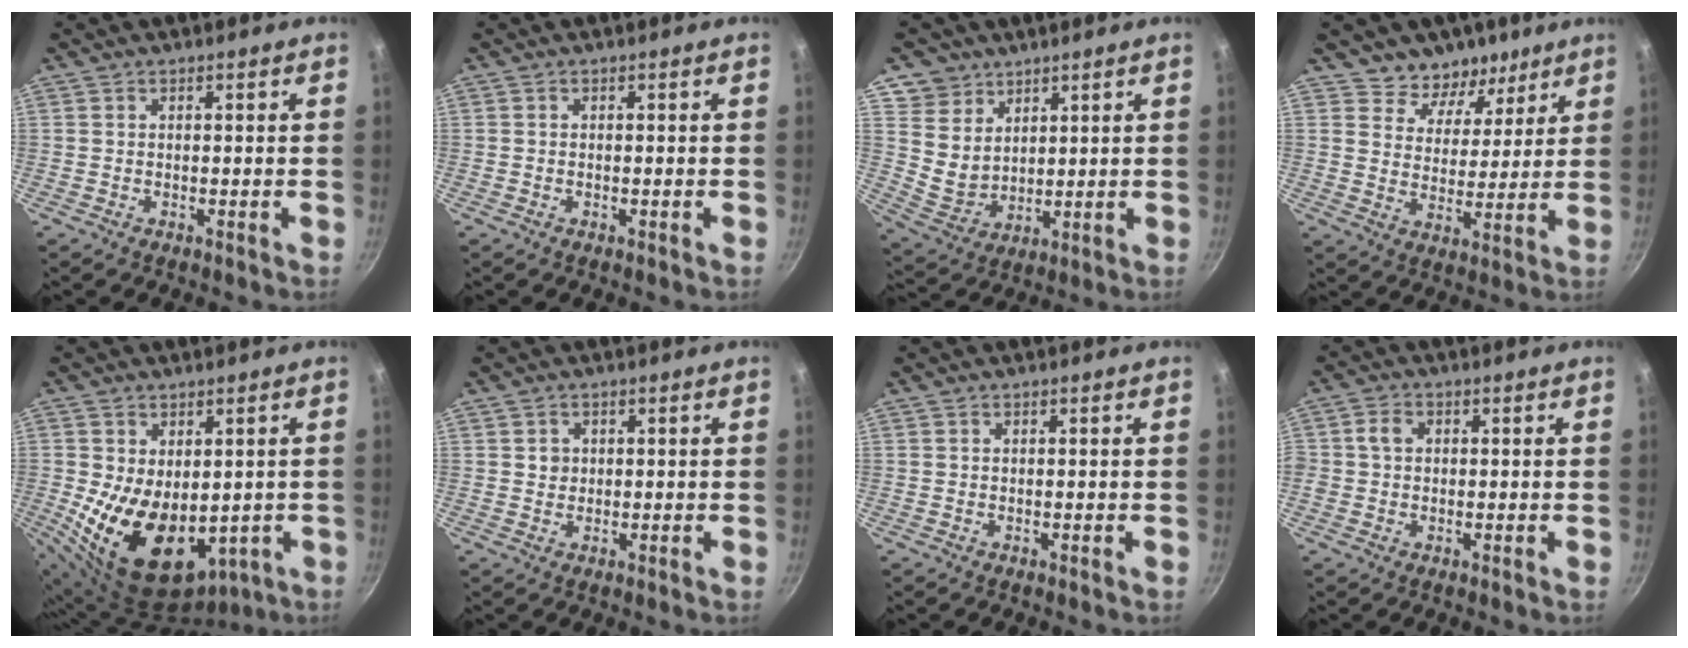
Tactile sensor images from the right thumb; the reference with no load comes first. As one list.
[{"total": 0.0}, {"total": 8.9, "force": [5.2, 7.0, 2.0], "torque": [-0.005, -0.021, 0.110]}, {"total": 9.1, "force": [6.3, 6.2, 2.1], "torque": [0.007, -0.055, 0.093]}, {"total": 16.6, "force": [-1.8, 10.5, 12.7], "torque": [-0.203, -0.024, 0.002]}, {"total": 1.7, "force": [0.3, 1.6, 0.5], "torque": [-0.001, 0.003, 0.004]}, {"total": 0.0}, {"total": 2.9, "force": [0.3, 2.5, 1.5], "torque": [-0.012, 0.006, 0.000]}]